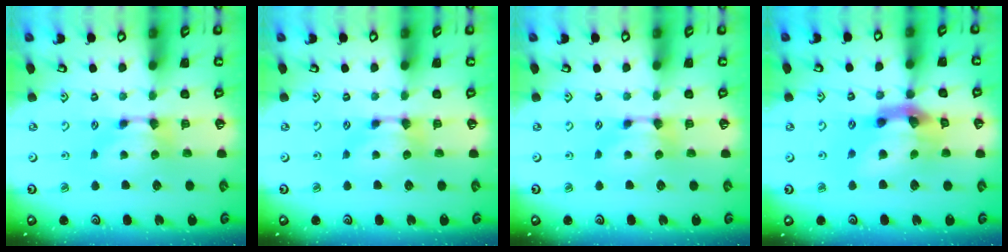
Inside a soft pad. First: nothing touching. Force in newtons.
{"total": 0.0}
{"total": 0.0}
{"total": 9.2, "press": 8.7, "slide": 2.9}